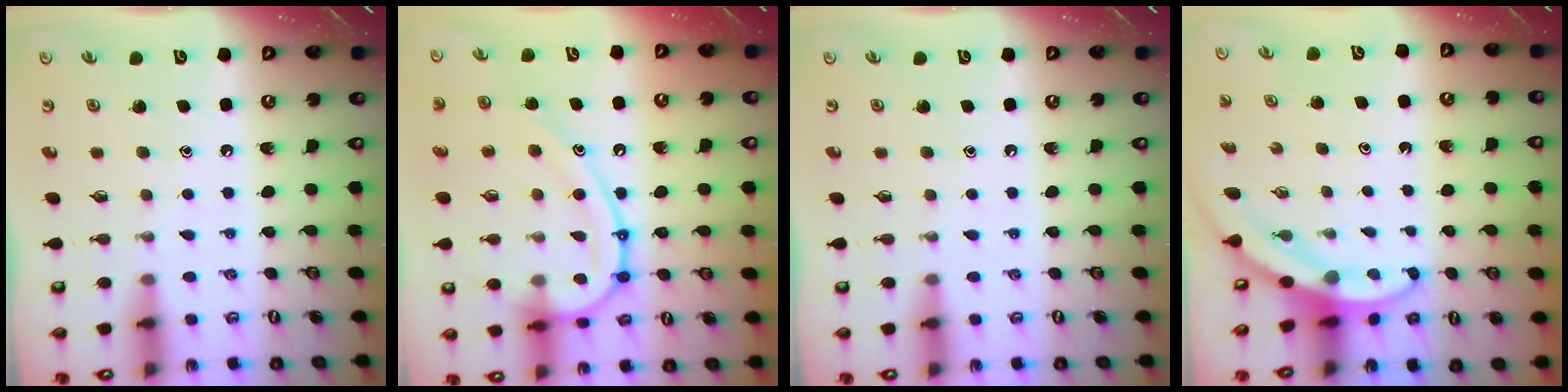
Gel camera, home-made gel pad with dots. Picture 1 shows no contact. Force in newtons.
{"total": 17.3, "press": 17.2, "slide": 1.9}
{"total": 0.0}
{"total": 3.3, "press": 3.3, "slide": 0.1}